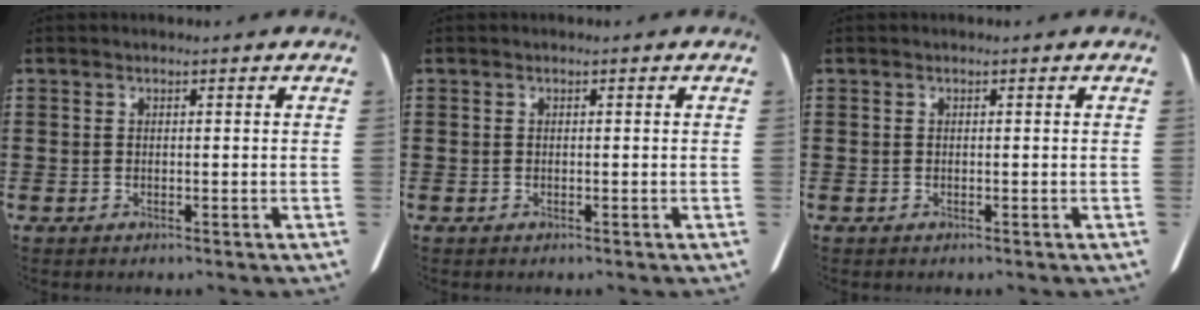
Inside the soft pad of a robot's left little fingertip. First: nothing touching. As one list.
[{"total": 0.0}, {"total": 0.0}]